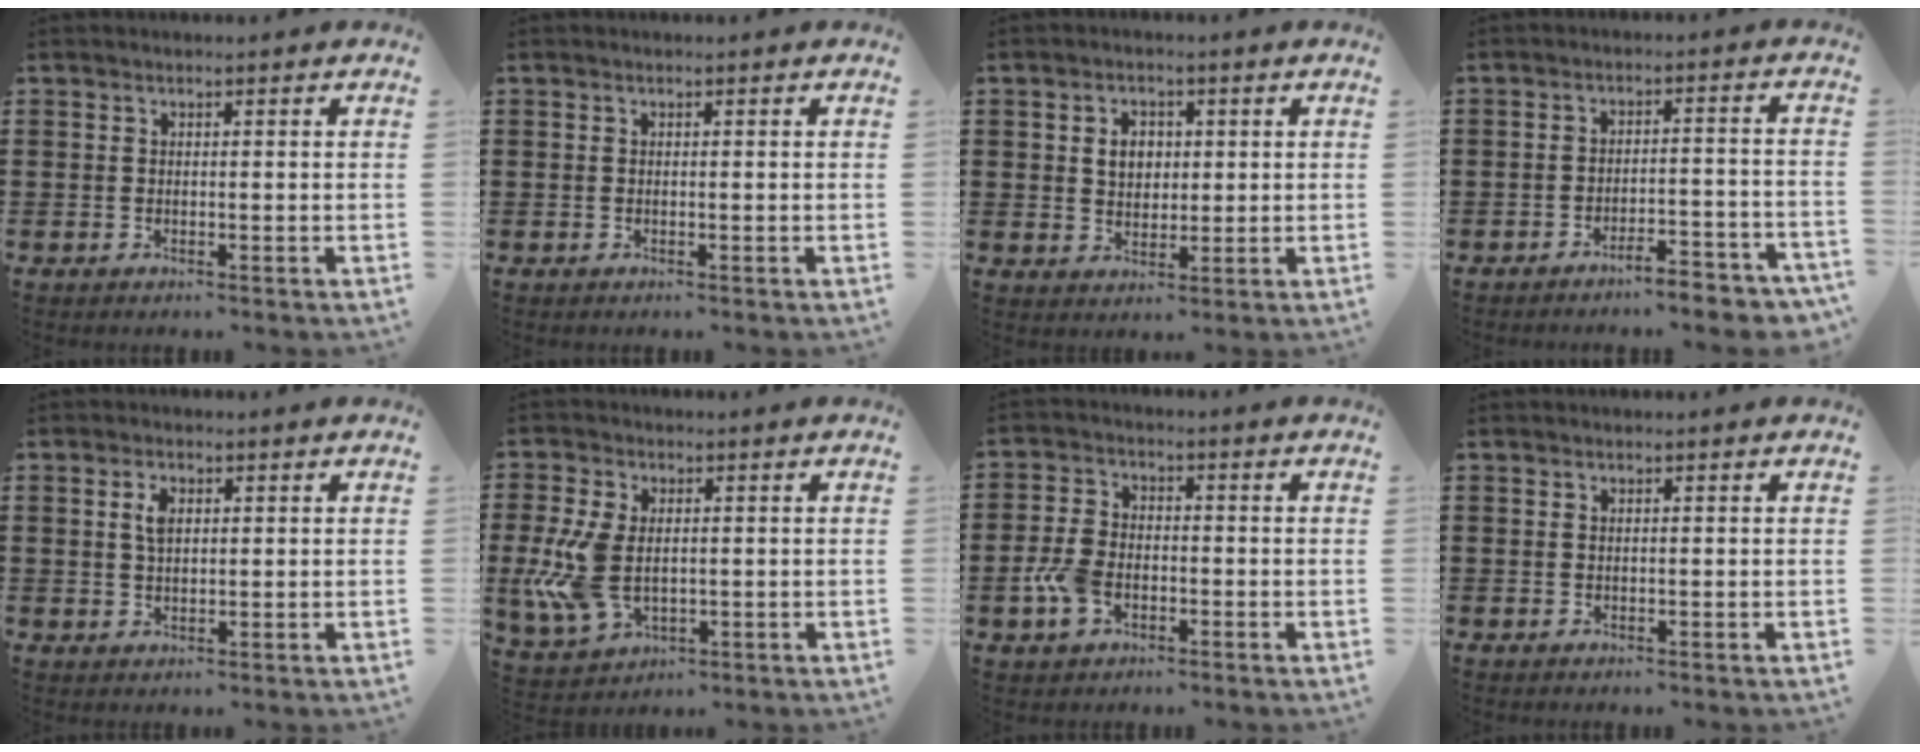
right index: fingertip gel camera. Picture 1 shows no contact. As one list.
[{"total": 0.0}, {"total": 3.7, "force": [0.7, 2.9, 2.2], "torque": [-0.052, 0.013, 0.009]}, {"total": 4.7, "force": [-4.4, 0.2, 1.6], "torque": [-0.027, -0.004, -0.086]}, {"total": 2.9, "force": [0.9, 1.6, 2.3], "torque": [-0.050, 0.009, 0.014]}, {"total": 9.0, "force": [-0.5, 5.7, 7.0], "torque": [-0.173, -0.003, -0.010]}, {"total": 5.6, "force": [-2.1, 3.4, 3.9], "torque": [-0.101, 0.002, -0.045]}, {"total": 0.0}]